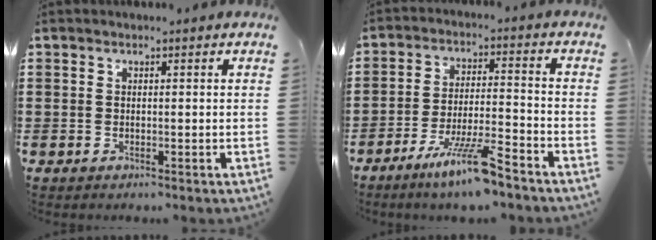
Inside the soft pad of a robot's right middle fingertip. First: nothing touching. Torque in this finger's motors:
{"motor_torque": [0.71, 0.00, 0.26, 0.20]}